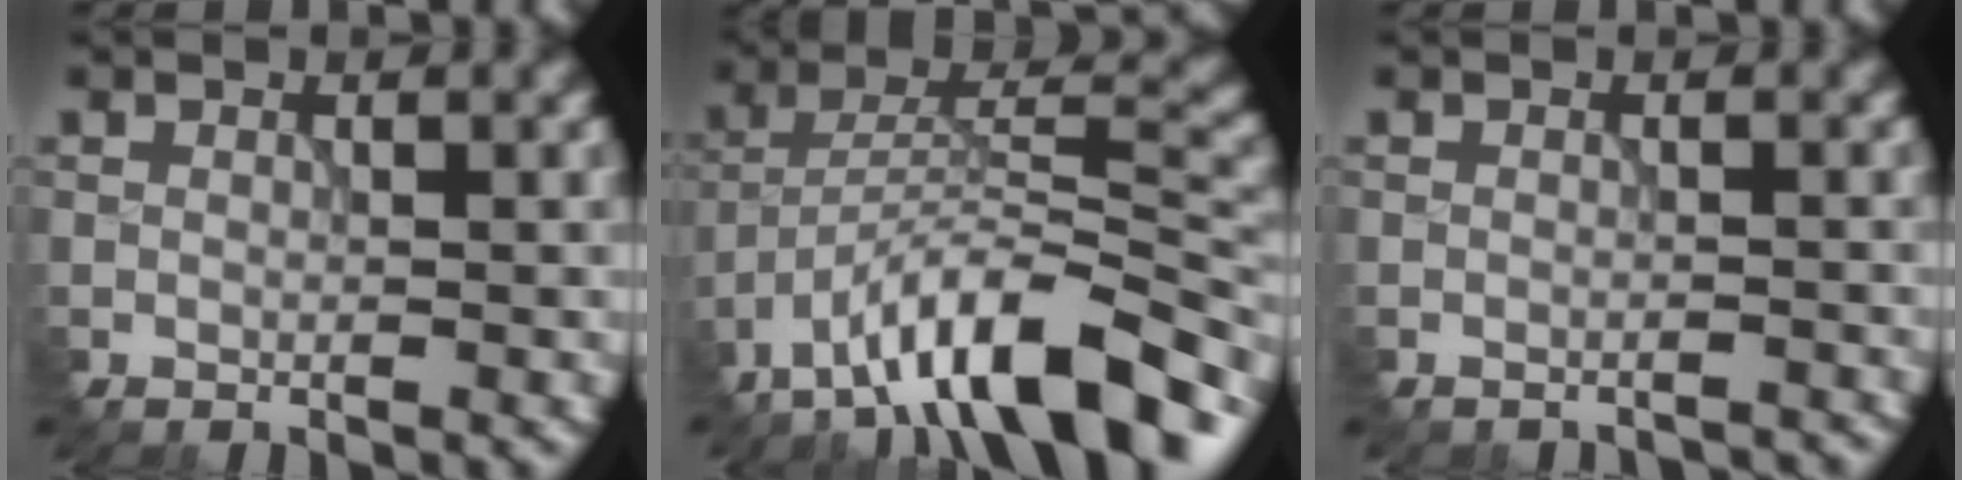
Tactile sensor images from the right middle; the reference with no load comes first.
{"total": 12.6, "force": [-9.0, 4.0, 8.0], "torque": [-0.127, 0.022, -0.156]}
{"total": 2.3, "force": [-2.2, 0.2, 0.5], "torque": [-0.001, 0.000, -0.032]}